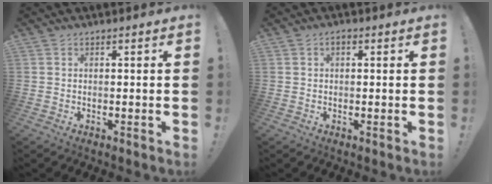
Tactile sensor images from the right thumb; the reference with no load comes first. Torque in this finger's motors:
{"motor_torque": [0.08, 0.56, 0.25, 0.25, -0.04]}